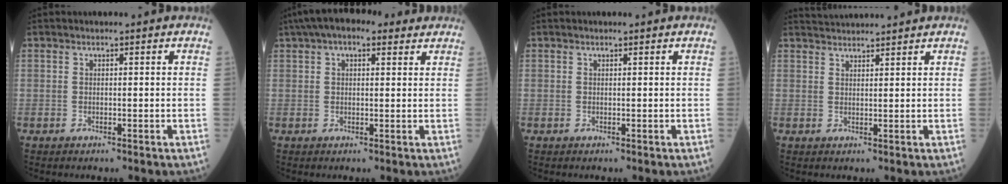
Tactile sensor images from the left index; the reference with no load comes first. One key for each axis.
{"total": 8.4, "fx": 5.5, "fy": 3.4, "fz": 5.4, "tx": -0.091, "ty": 0.047, "tz": 0.084}
{"total": 0.0}
{"total": 4.4, "fx": 4.3, "fy": -0.4, "fz": 0.6, "tx": -0.014, "ty": 0.032, "tz": 0.074}